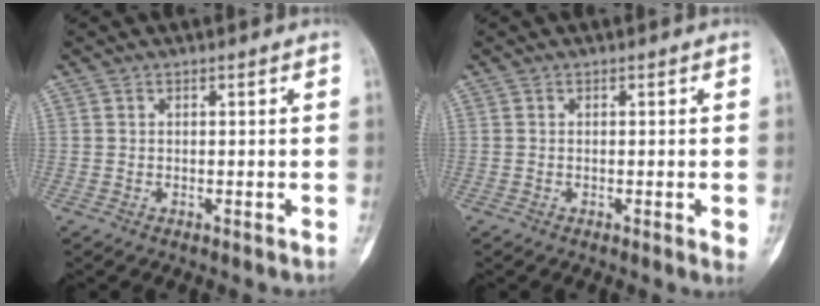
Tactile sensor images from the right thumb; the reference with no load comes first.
{"total": 1.8, "force": [-0.5, 0.4, 1.7], "torque": [-0.021, -0.003, -0.007]}